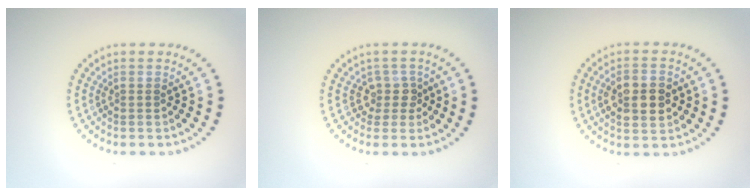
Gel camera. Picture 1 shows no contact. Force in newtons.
{"total": 1.9, "press": 1.4, "slide": 1.3}
{"total": 3.9, "press": 3.9, "slide": 0.1}